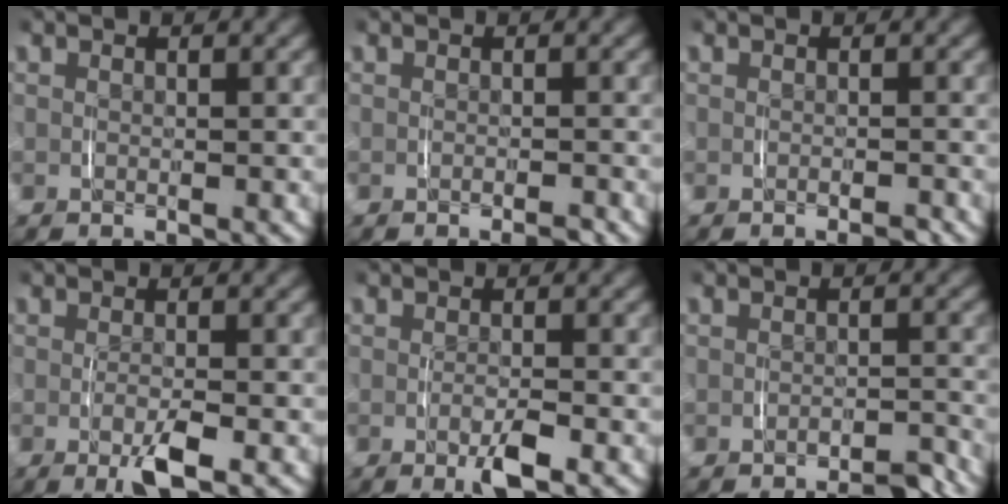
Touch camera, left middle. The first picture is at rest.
{"total": 1.0, "force": [-0.8, 0.2, 0.5], "torque": [-0.007, 0.003, -0.017]}
{"total": 1.0, "force": [-0.8, 0.2, 0.5], "torque": [-0.006, 0.003, -0.017]}
{"total": 2.8, "force": [-1.0, 0.5, 2.5], "torque": [-0.045, -0.011, -0.014]}
{"total": 2.2, "force": [-0.9, 0.5, 2.0], "torque": [-0.034, -0.007, -0.015]}
{"total": 2.3, "force": [-2.2, 0.4, 0.7], "torque": [-0.006, 0.001, -0.041]}